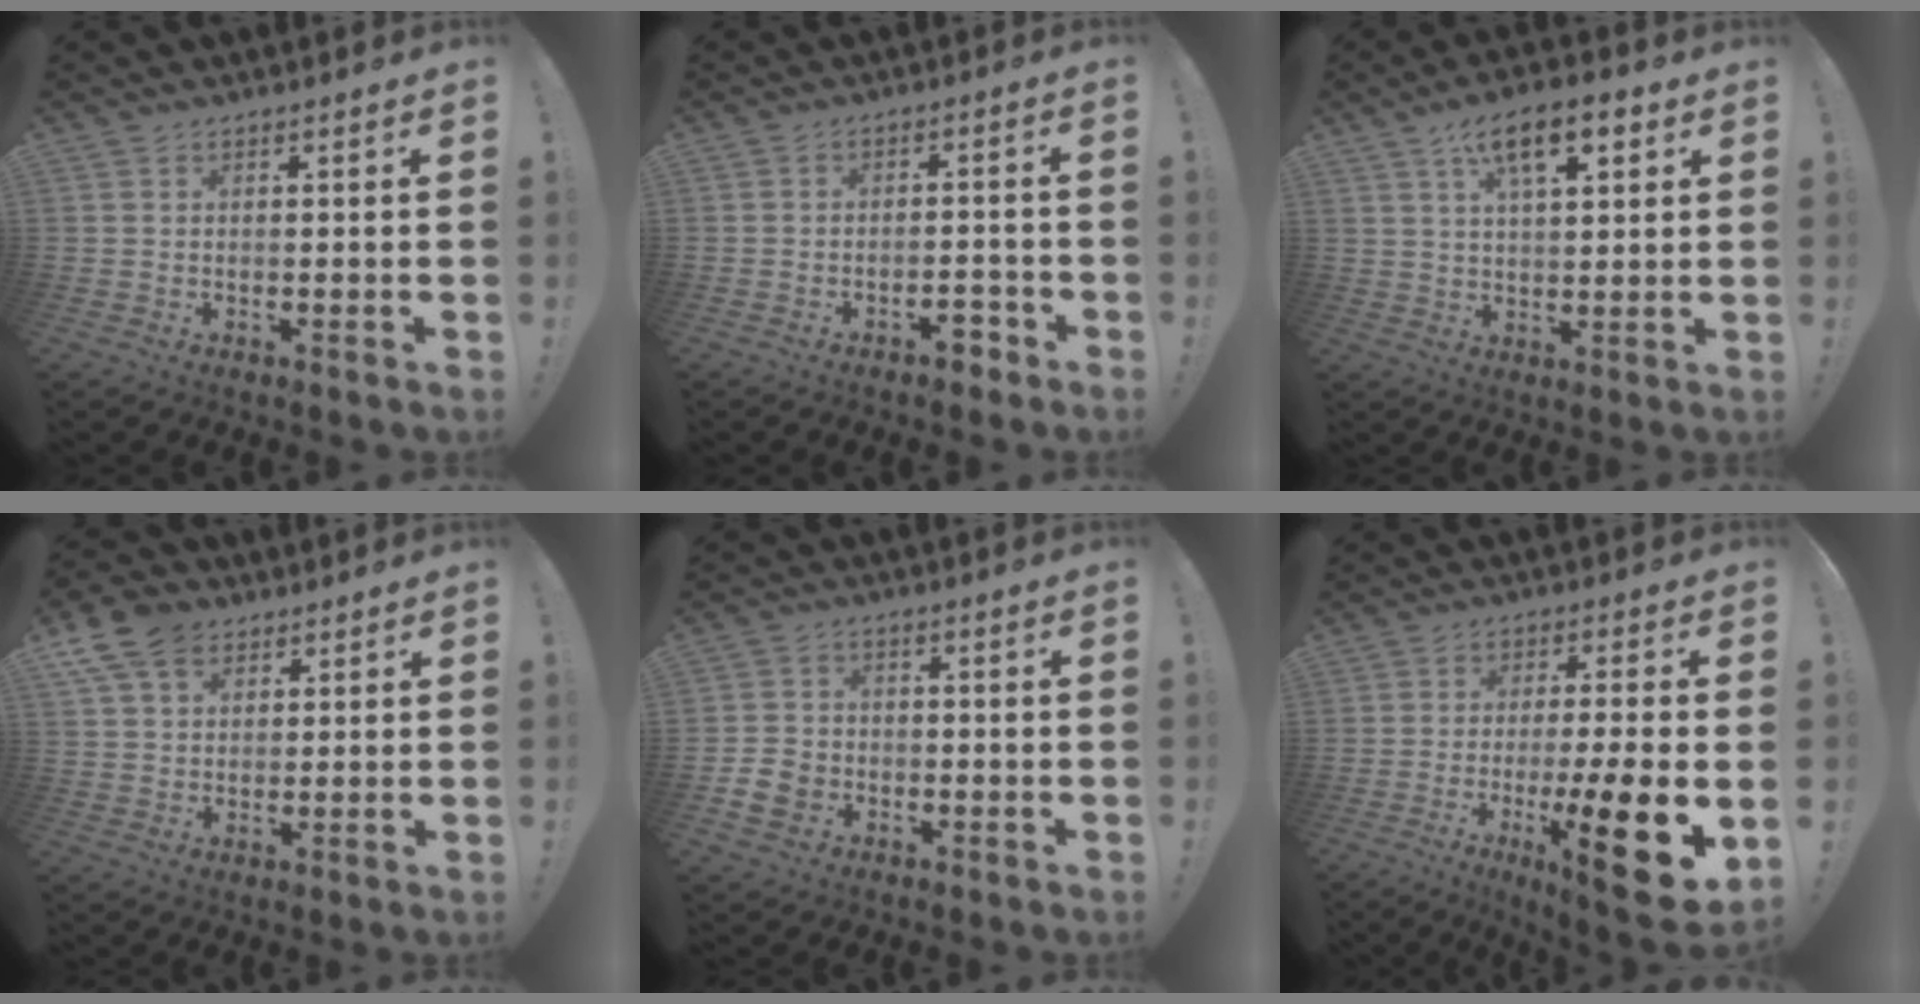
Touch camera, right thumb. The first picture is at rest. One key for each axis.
{"total": 4.0, "fx": -3.0, "fy": 1.5, "fz": 2.2, "tx": -0.029, "ty": 0.020, "tz": -0.052}
{"total": 11.5, "fx": 5.6, "fy": 4.8, "fz": 8.9, "tx": -0.138, "ty": -0.009, "tz": 0.095}
{"total": 10.8, "fx": 5.9, "fy": 7.4, "fz": 5.2, "tx": -0.085, "ty": -0.020, "tz": 0.118}
{"total": 6.9, "fx": -2.6, "fy": 5.5, "fz": 3.2, "tx": -0.064, "ty": 0.013, "tz": -0.046}
{"total": 15.9, "fx": -5.5, "fy": 2.1, "fz": 14.8, "tx": -0.225, "ty": 0.015, "tz": -0.078}